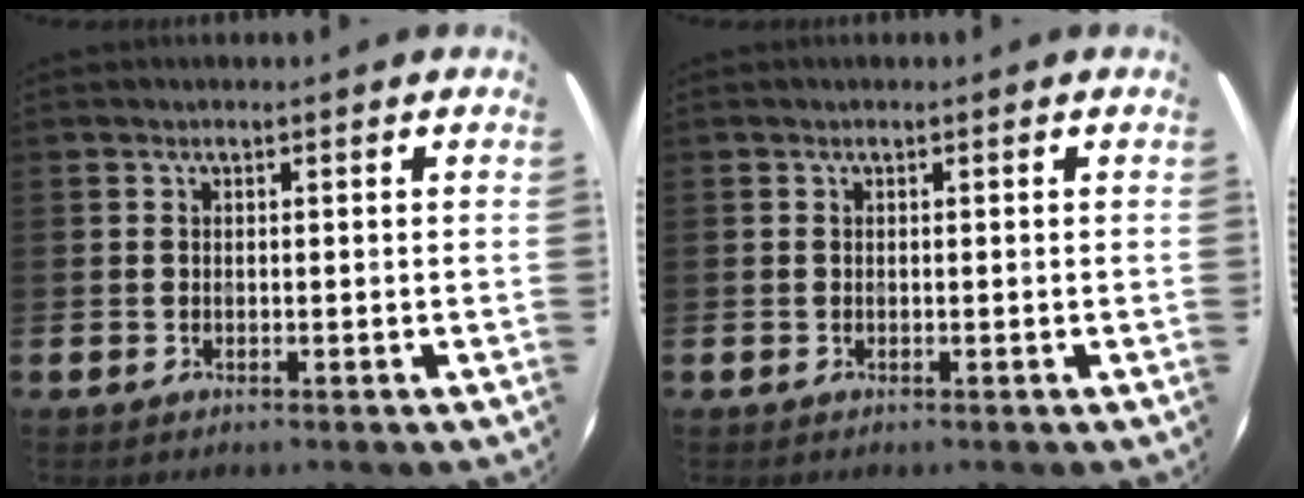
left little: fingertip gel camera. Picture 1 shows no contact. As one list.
[{"total": 0.0}]